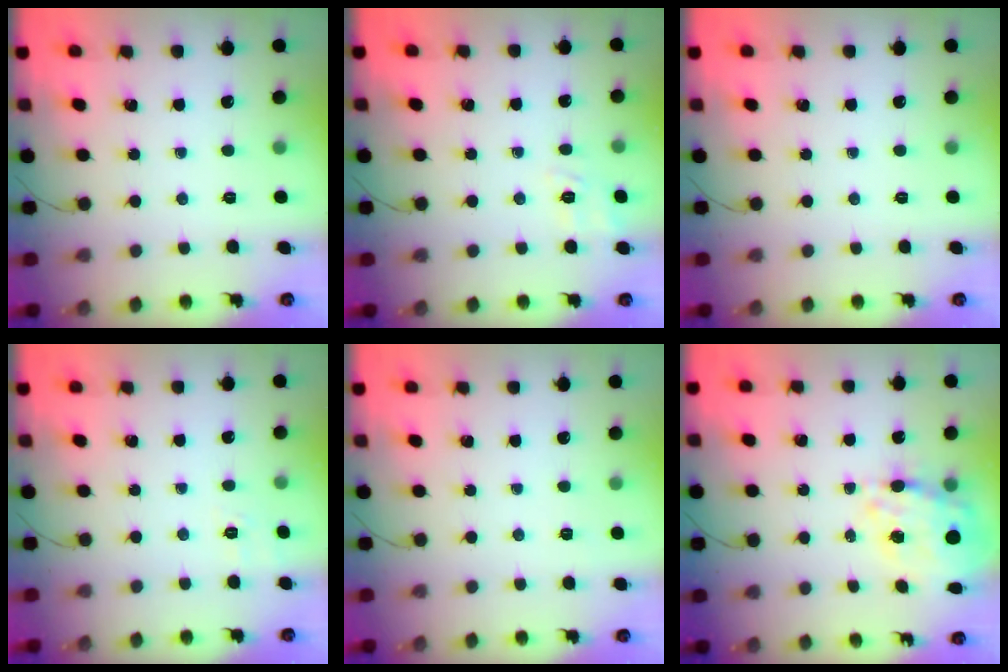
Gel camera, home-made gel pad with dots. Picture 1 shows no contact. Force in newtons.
{"total": 4.9, "press": 4.5, "slide": 1.9}
{"total": 0.0}
{"total": 7.2, "press": 7.0, "slide": 1.9}
{"total": 2.4, "press": 2.1, "slide": 1.2}
{"total": 15.2, "press": 14.7, "slide": 3.9}